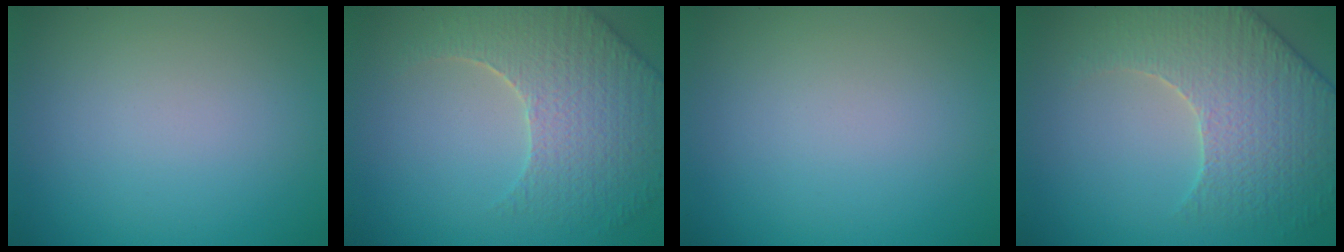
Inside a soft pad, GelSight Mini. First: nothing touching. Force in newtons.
{"total": 5.9, "press": 5.1, "slide": 3.0}
{"total": 0.0}
{"total": 5.3, "press": 5.0, "slide": 1.7}